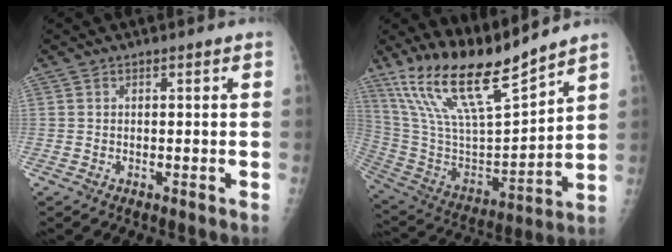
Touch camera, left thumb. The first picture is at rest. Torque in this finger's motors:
{"motor_torque": [0.61, 0.47, 1.42, -1.34, 0.26]}